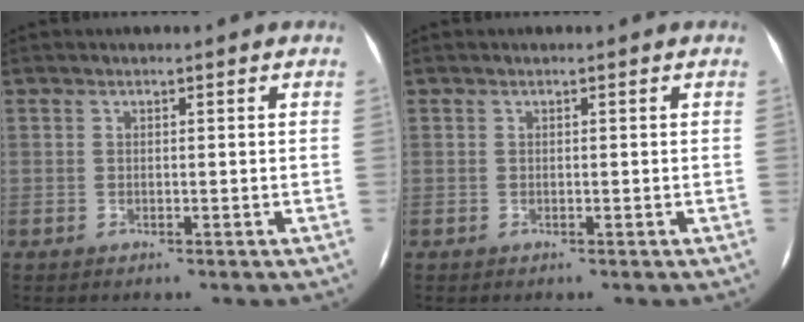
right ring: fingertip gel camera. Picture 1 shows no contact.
{"total": 0.0}